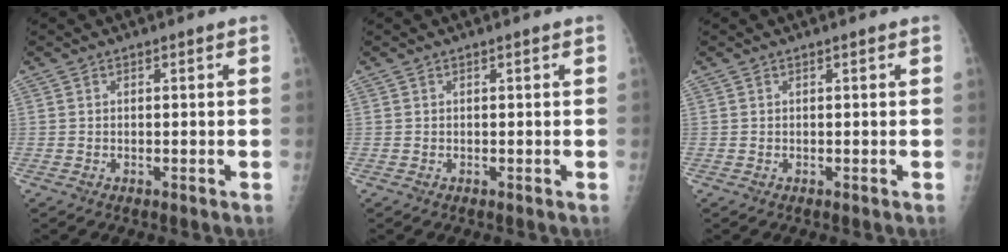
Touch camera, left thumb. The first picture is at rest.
{"total": 0.0}
{"total": 0.0}